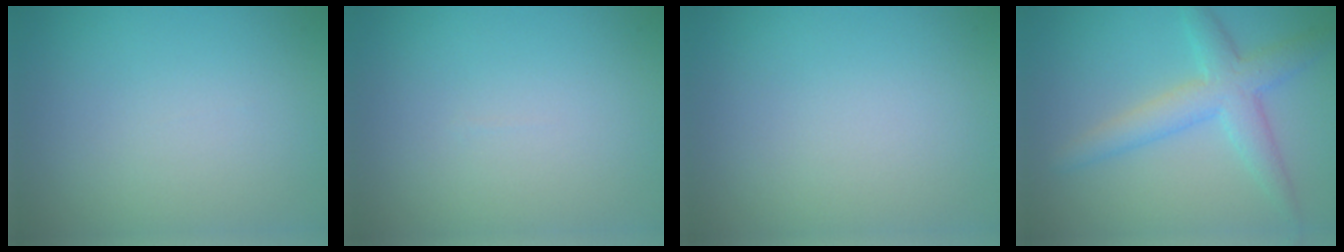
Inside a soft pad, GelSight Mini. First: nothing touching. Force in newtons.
{"total": 0.0}
{"total": 0.0}
{"total": 4.4, "press": 4.4, "slide": 0.1}